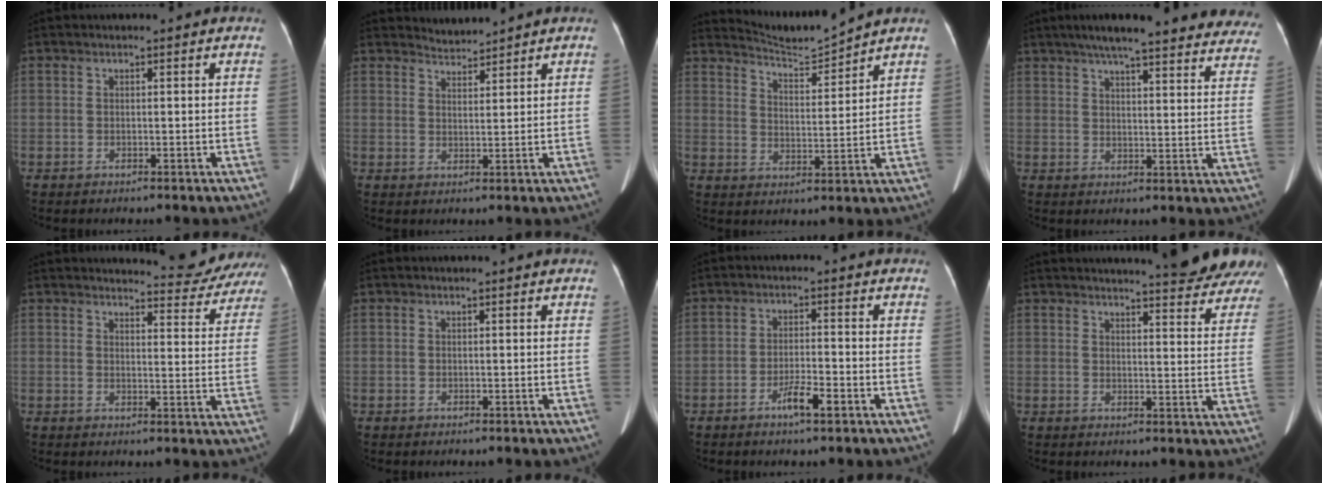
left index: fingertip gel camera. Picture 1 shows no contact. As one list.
[{"total": 2.4, "force": [2.3, -0.3, -0.6], "torque": [0.000, 0.000, 0.049]}, {"total": 4.8, "force": [4.6, -0.9, -0.5], "torque": [0.002, -0.010, 0.089]}, {"total": 26.8, "force": [23.1, 4.1, 13.0], "torque": [-0.185, -0.017, 0.270]}, {"total": 9.9, "force": [9.8, 1.3, 0.9], "torque": [0.003, -0.034, 0.096]}, {"total": 0.0}, {"total": 3.7, "force": [-2.2, 0.4, 3.0], "torque": [-0.056, -0.001, -0.040]}, {"total": 14.0, "force": [12.9, 1.7, 5.2], "torque": [-0.051, -0.039, 0.130]}]